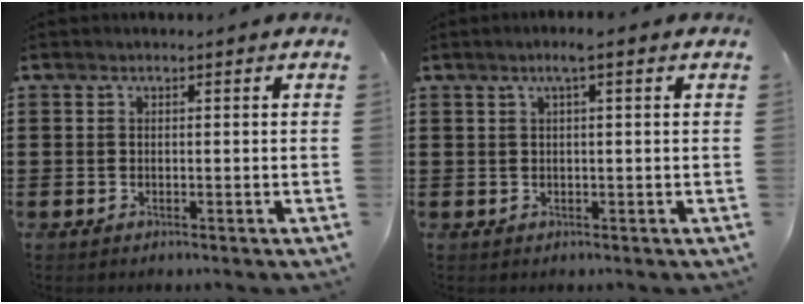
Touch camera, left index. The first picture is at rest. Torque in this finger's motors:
{"motor_torque": [0.96, -1.01, 0.42, 0.04]}